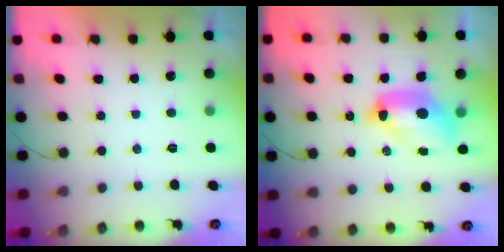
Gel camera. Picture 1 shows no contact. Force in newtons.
{"total": 10.6, "press": 10.6, "slide": 1.2}